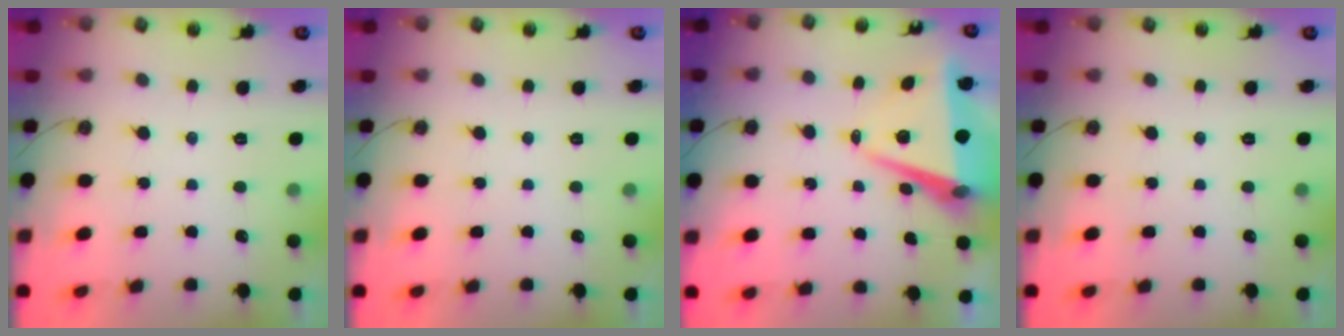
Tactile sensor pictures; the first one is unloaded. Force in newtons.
{"total": 0.0}
{"total": 8.9, "press": 7.7, "slide": 4.4}
{"total": 0.0}